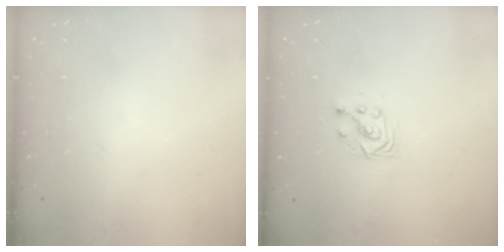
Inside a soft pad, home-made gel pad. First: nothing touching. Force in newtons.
{"total": 3.0, "press": 3.0, "slide": 0.2}